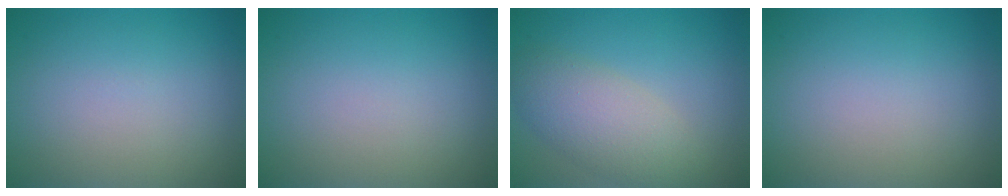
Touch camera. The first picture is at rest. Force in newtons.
{"total": 0.0}
{"total": 4.9, "press": 4.9, "slide": 0.4}
{"total": 0.0}